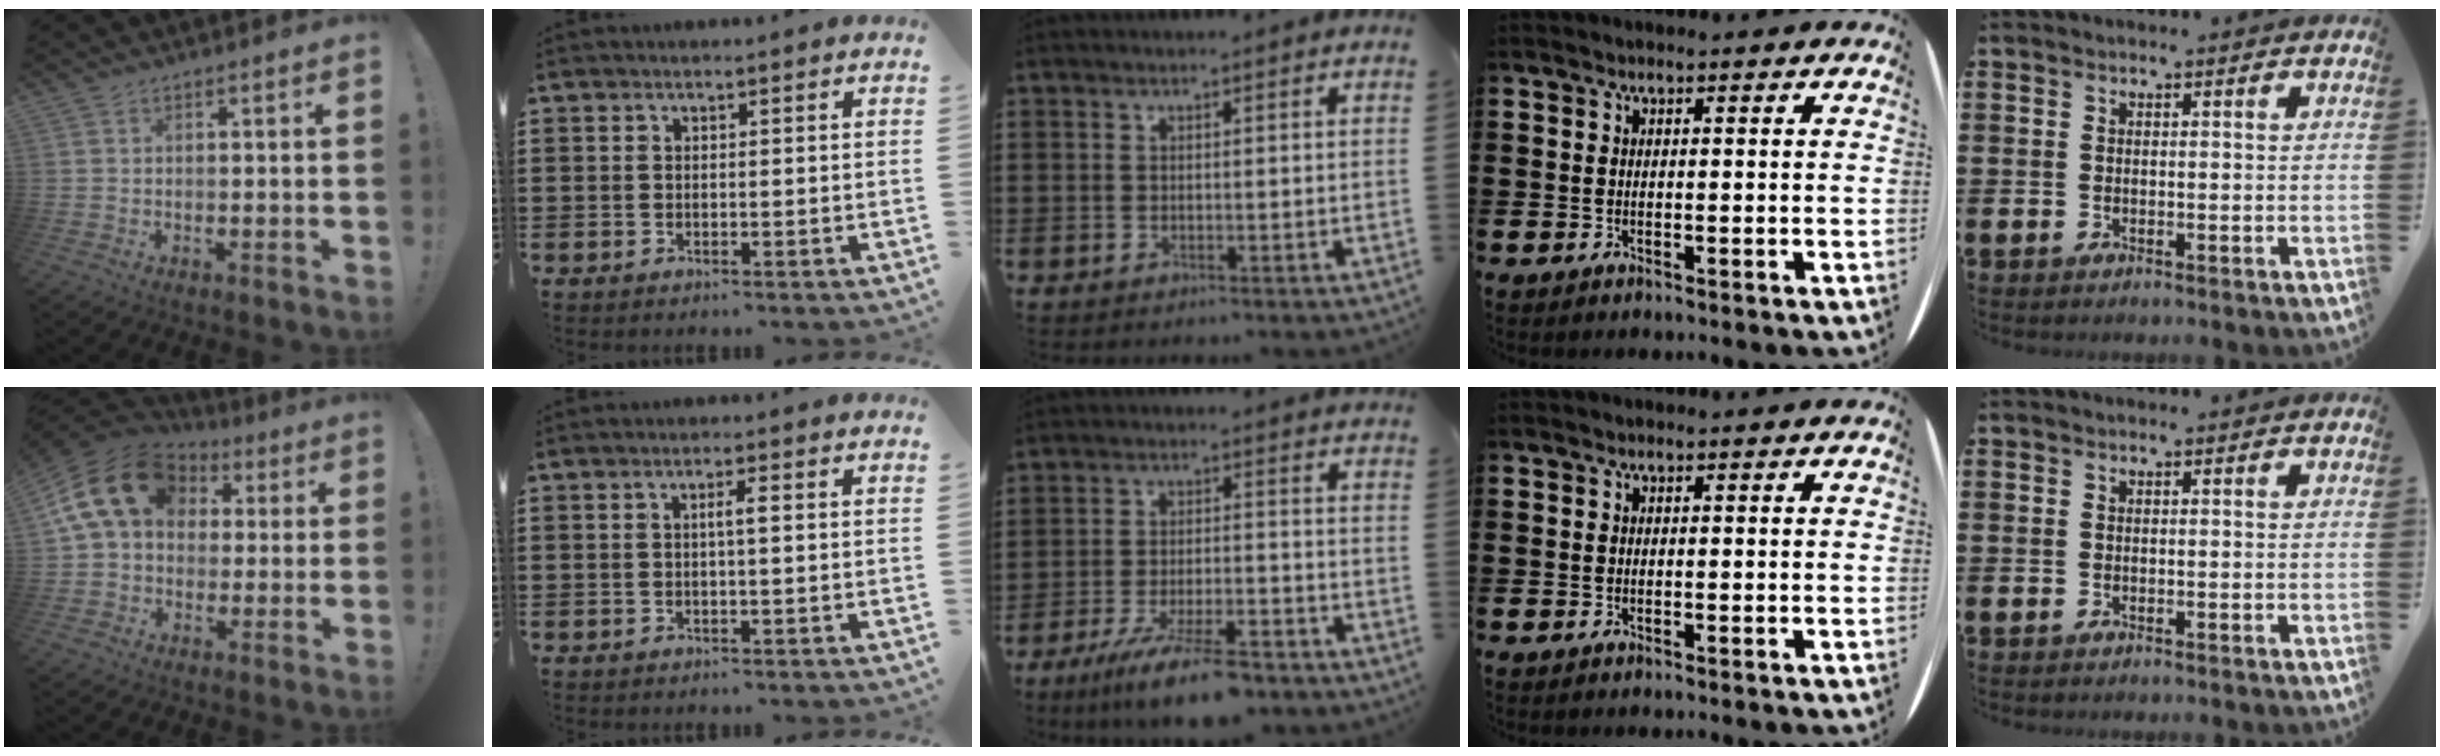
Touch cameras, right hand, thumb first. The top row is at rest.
{"thumb": {"total": 17.6, "force": [4.8, 12.8, 11.1], "torque": [-0.192, -0.005, 0.087]}, "index": {"total": 2.0, "force": [0.1, 0.1, 2.0], "torque": [-0.037, 0.001, 0.000]}, "middle": {"total": 8.8, "force": [-6.7, 1.4, 5.5], "torque": [-0.105, -0.001, -0.123]}}